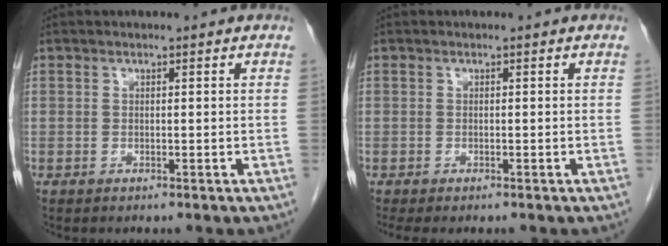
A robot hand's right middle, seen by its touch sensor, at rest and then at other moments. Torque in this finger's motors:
{"motor_torque": [0.31, -0.15, 0.03, 0.03]}